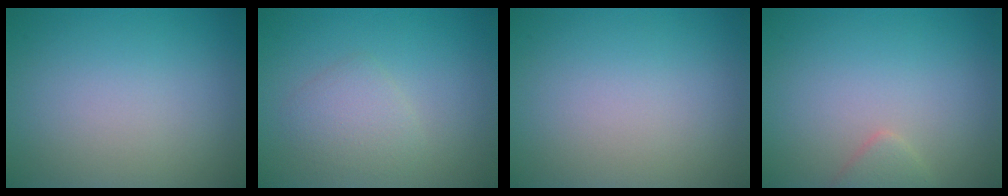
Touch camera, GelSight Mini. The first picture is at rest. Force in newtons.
{"total": 2.2, "press": 2.2, "slide": 0.1}
{"total": 0.0}
{"total": 1.3, "press": 1.3, "slide": 0.1}